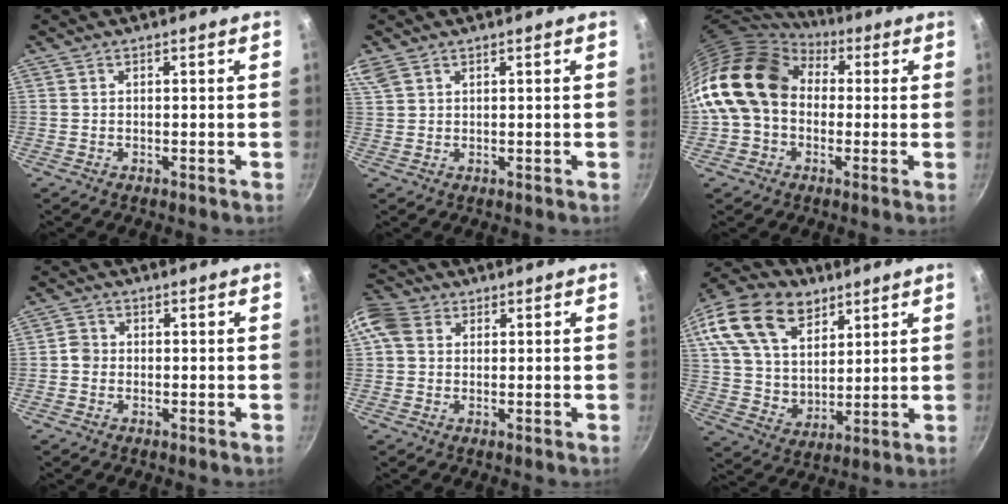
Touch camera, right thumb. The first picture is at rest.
{"total": 4.3, "force": [2.7, 2.7, 2.1], "torque": [-0.044, 0.009, 0.058]}
{"total": 16.9, "force": [2.1, 13.1, 10.4], "torque": [-0.164, 0.035, 0.025]}
{"total": 2.3, "force": [-0.5, 2.1, 0.8], "torque": [-0.004, 0.011, -0.015]}
{"total": 7.2, "force": [1.9, 5.9, 3.8], "torque": [-0.060, 0.011, 0.019]}
{"total": 23.3, "force": [12.2, 15.2, 12.8], "torque": [-0.234, -0.010, 0.223]}